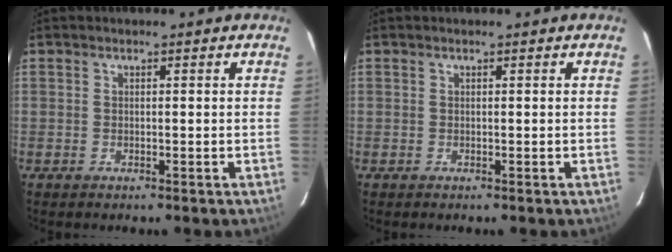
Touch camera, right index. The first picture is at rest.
{"total": 0.0}